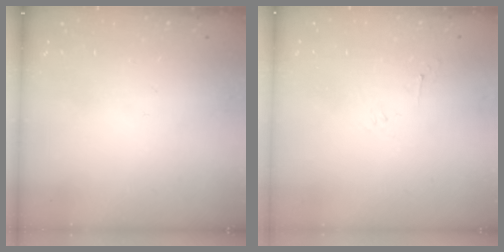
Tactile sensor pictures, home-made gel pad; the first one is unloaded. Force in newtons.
{"total": 2.8, "press": 2.7, "slide": 0.6}